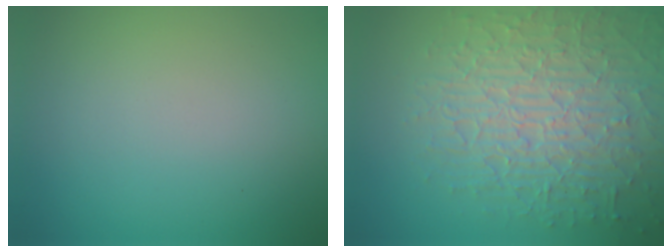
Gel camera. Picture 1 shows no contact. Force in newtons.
{"total": 8.8, "press": 6.1, "slide": 6.3}